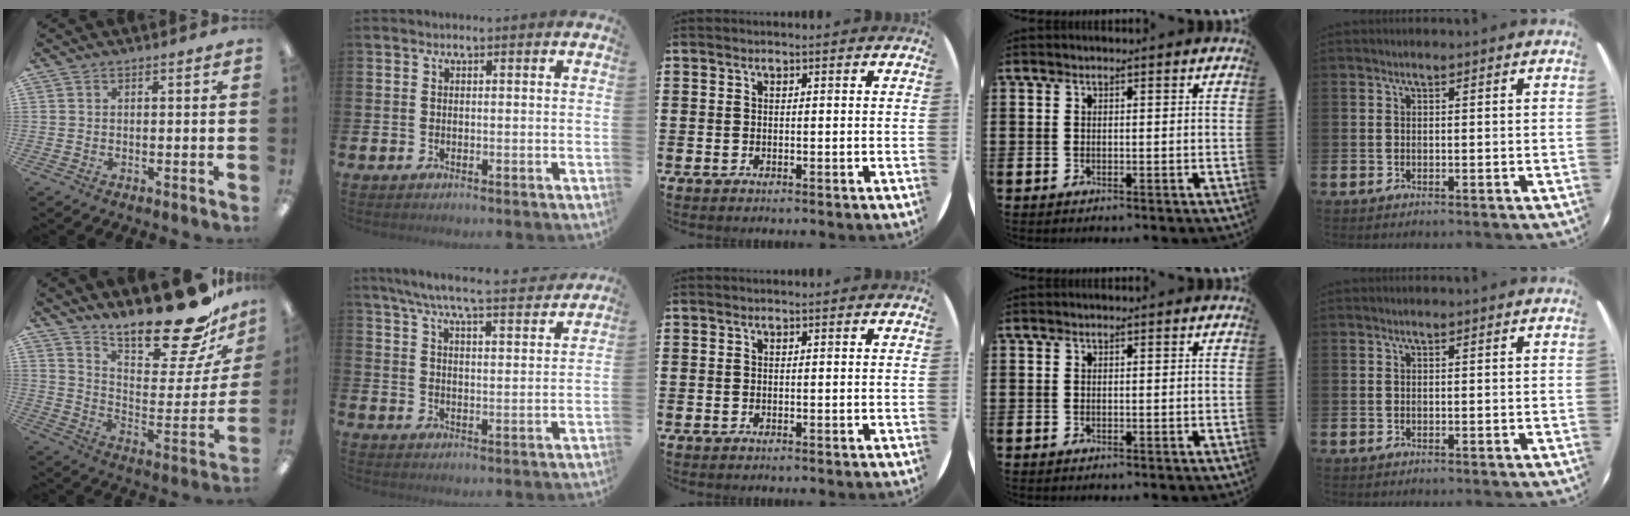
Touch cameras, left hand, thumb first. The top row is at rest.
{"thumb": {"total": 22.7, "force": [19.2, 5.8, 10.6], "torque": [-0.150, -0.145, 0.320]}, "index": {"total": 7.5, "force": [6.8, 0.5, 3.0], "torque": [-0.077, -0.043, 0.118]}}